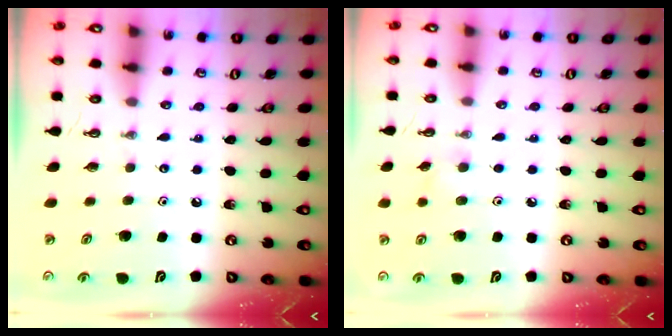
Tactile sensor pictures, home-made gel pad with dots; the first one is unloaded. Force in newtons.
{"total": 5.9, "press": 5.3, "slide": 2.6}